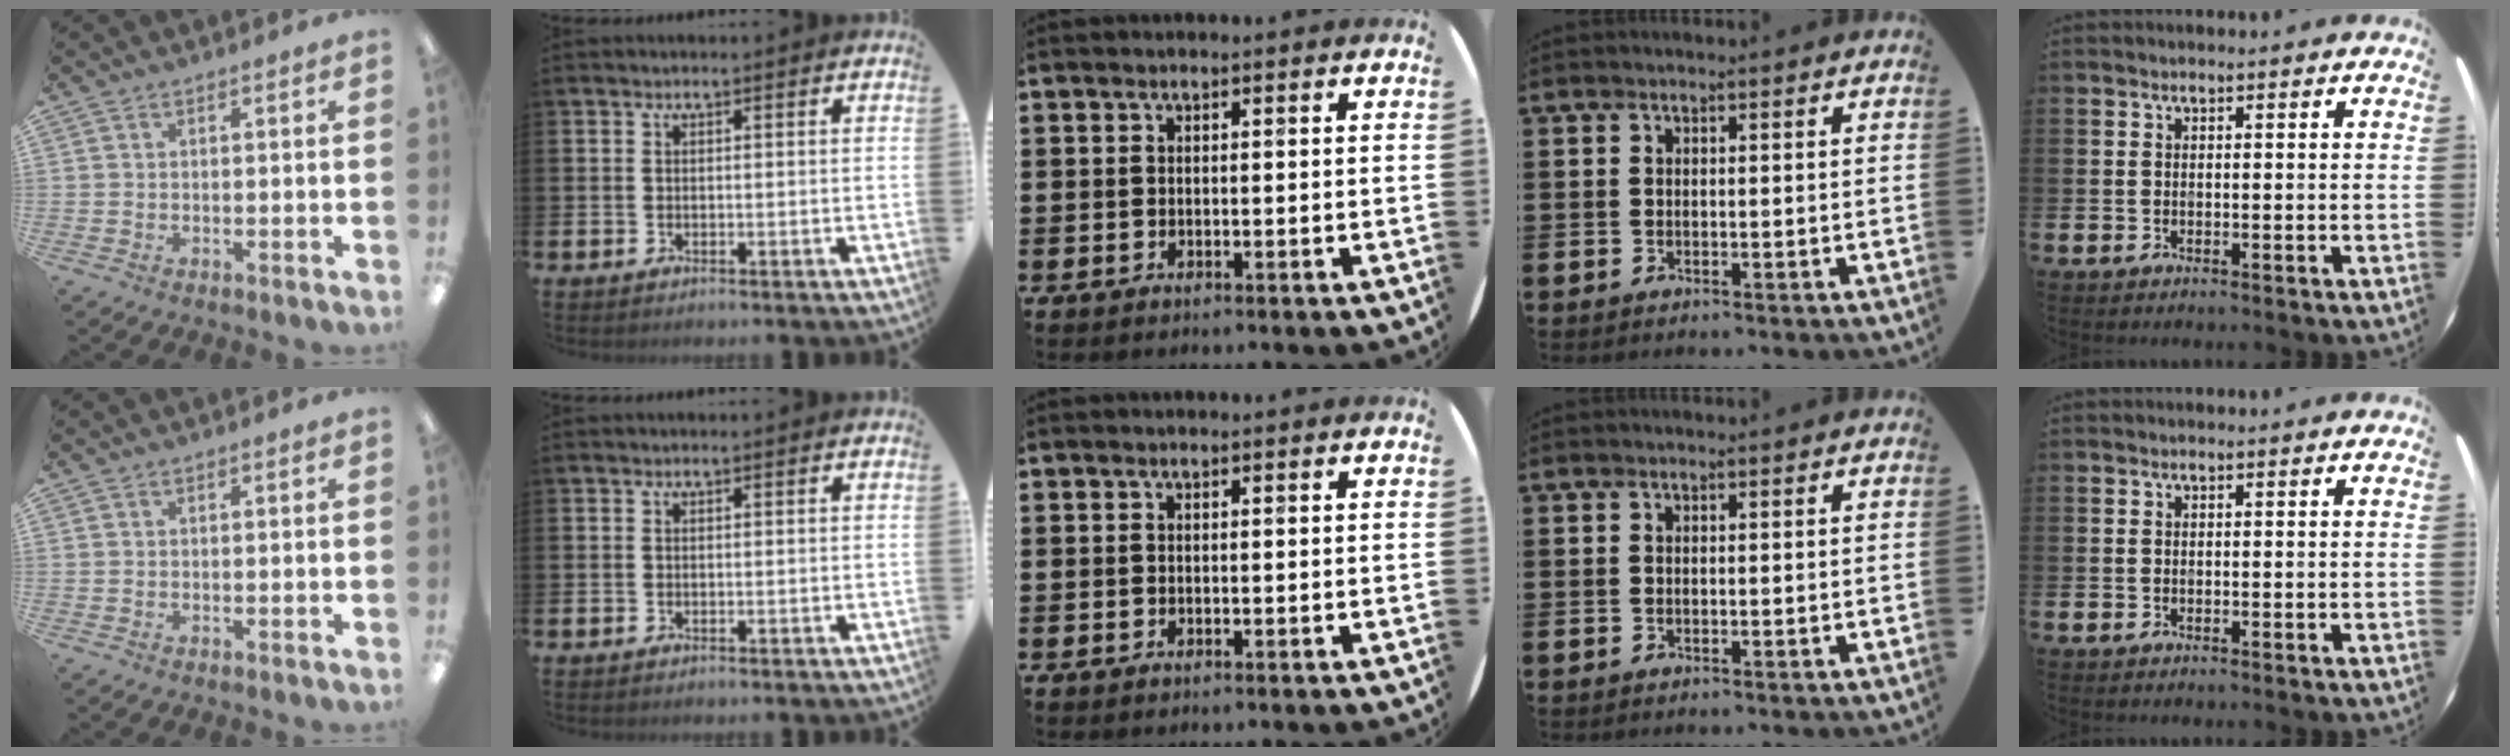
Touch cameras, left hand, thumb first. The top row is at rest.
{}